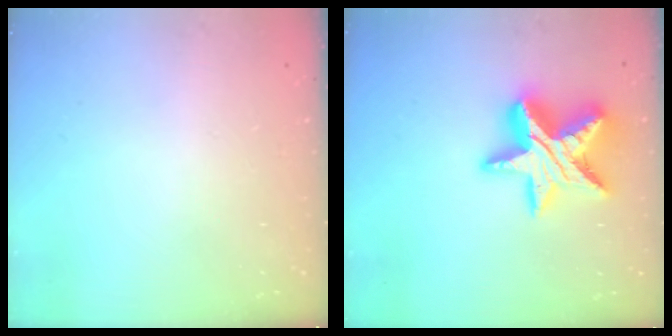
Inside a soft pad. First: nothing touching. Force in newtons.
{"total": 19.4, "press": 19.4, "slide": 1.2}